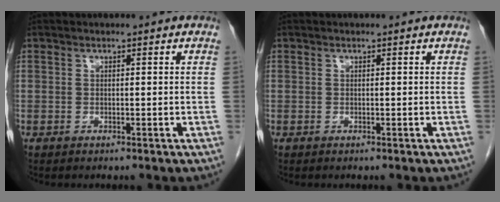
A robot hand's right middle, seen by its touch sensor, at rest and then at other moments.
{"total": 0.0}